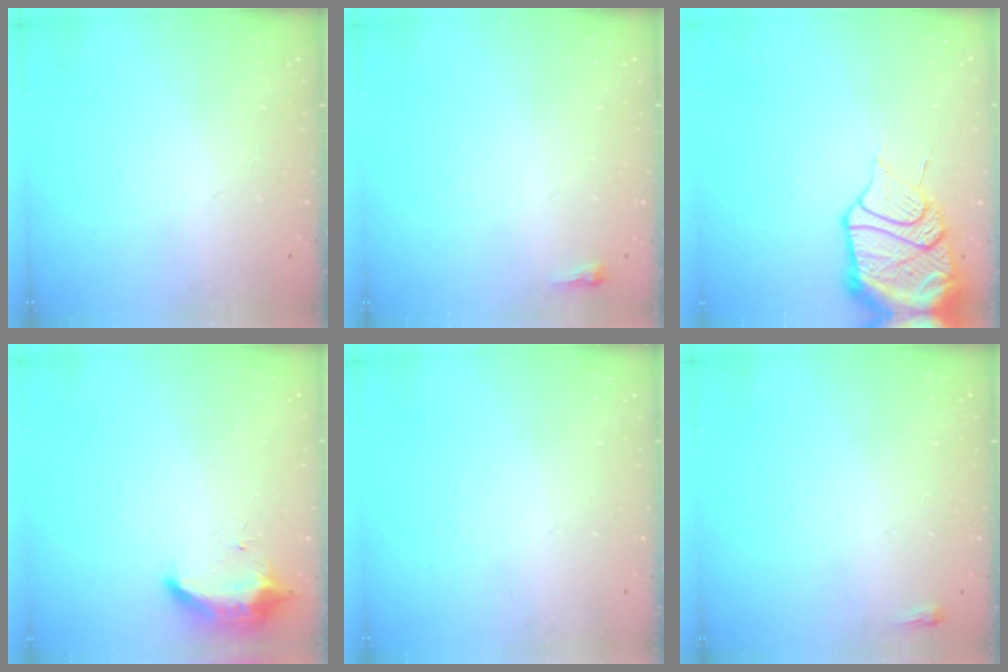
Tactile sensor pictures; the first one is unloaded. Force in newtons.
{"total": 2.4, "press": 2.4, "slide": 0.6}
{"total": 16.9, "press": 16.3, "slide": 4.2}
{"total": 9.1, "press": 8.8, "slide": 2.4}
{"total": 0.0}
{"total": 2.0, "press": 2.0, "slide": 0.5}